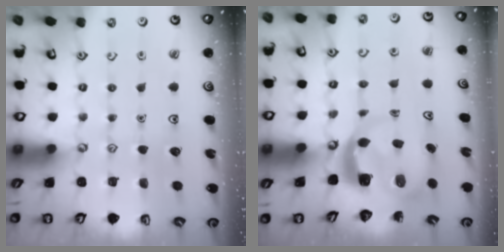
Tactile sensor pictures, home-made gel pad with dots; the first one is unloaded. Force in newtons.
{"total": 4.5, "press": 4.5, "slide": 0.6}